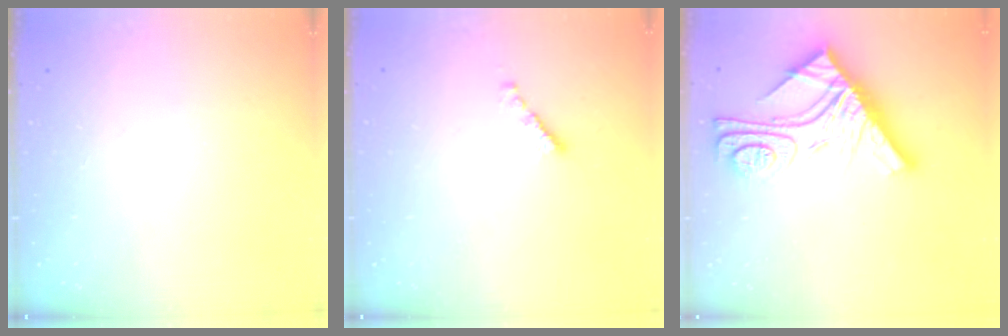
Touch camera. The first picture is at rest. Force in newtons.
{"total": 2.1, "press": 2.1, "slide": 0.3}
{"total": 21.9, "press": 21.8, "slide": 2.1}